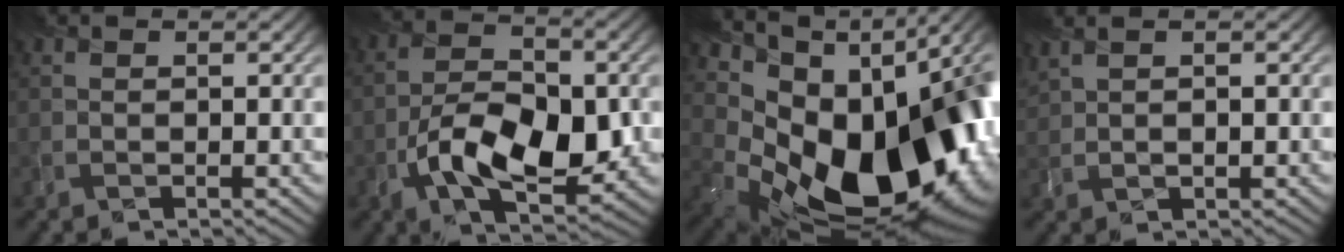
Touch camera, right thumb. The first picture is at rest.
{"total": 10.5, "force": [-3.4, 5.5, 8.3], "torque": [-0.148, -0.005, -0.060]}
{"total": 19.1, "force": [0.1, 12.7, 14.2], "torque": [-0.226, -0.059, 0.058]}
{"total": 2.2, "force": [1.7, 0.5, 1.2], "torque": [-0.035, 0.007, 0.036]}